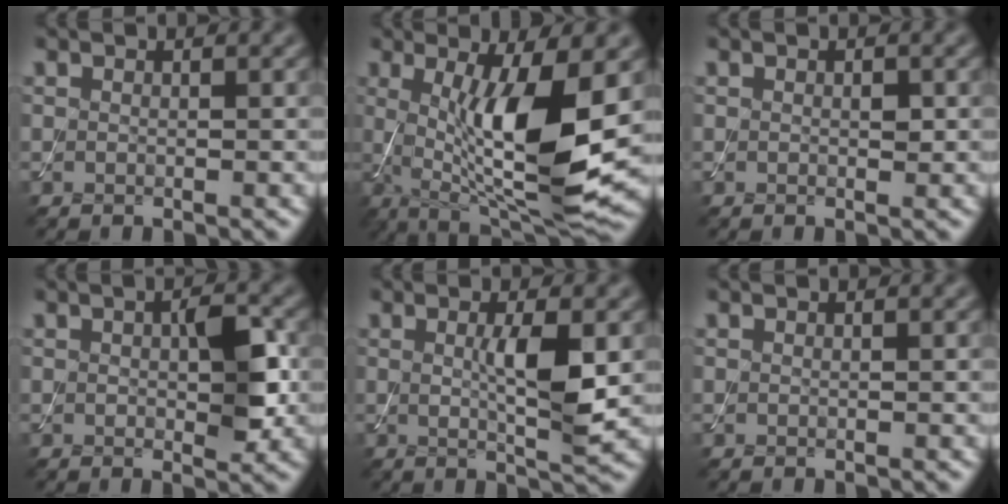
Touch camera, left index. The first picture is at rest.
{"total": 11.3, "force": [0.3, 3.0, 10.9], "torque": [-0.176, -0.017, 0.014]}
{"total": 0.8, "force": [0.1, 0.4, 0.6], "torque": [-0.008, -0.001, 0.001]}
{"total": 4.0, "force": [0.2, 1.7, 3.6], "torque": [-0.059, -0.001, 0.003]}
{"total": 4.3, "force": [0.3, 0.7, 4.2], "torque": [-0.074, -0.007, 0.008]}
{"total": 0.0}